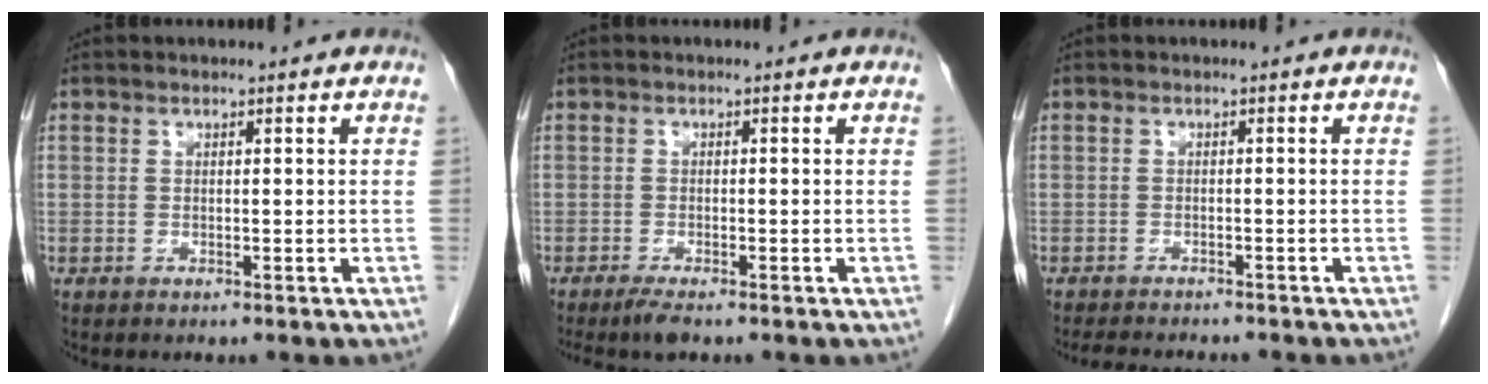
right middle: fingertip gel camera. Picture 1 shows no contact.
{"total": 2.6, "force": [-2.0, 0.3, 1.6], "torque": [-0.034, -0.007, -0.036]}
{"total": 7.1, "force": [-6.5, 1.2, 2.7], "torque": [-0.036, -0.006, -0.090]}